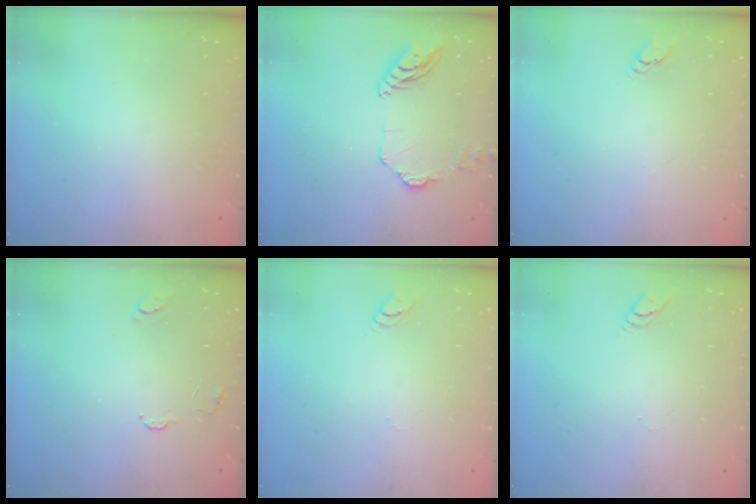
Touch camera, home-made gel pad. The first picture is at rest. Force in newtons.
{"total": 10.4, "press": 10.4, "slide": 0.7}
{"total": 2.2, "press": 2.2, "slide": 0.2}
{"total": 6.2, "press": 6.2, "slide": 0.5}
{"total": 3.2, "press": 3.2, "slide": 0.3}
{"total": 3.2, "press": 3.2, "slide": 0.3}